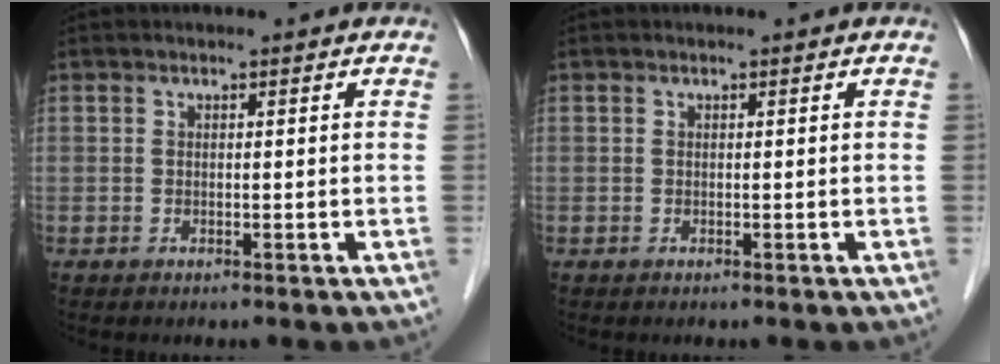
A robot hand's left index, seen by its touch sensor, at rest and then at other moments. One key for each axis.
{"total": 0.0}